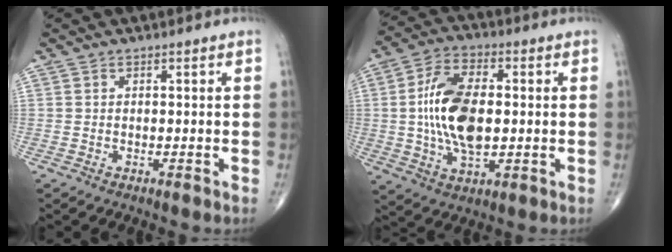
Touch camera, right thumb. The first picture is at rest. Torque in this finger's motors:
{"motor_torque": [1.70, 3.31, 1.45, -0.14, 0.16]}